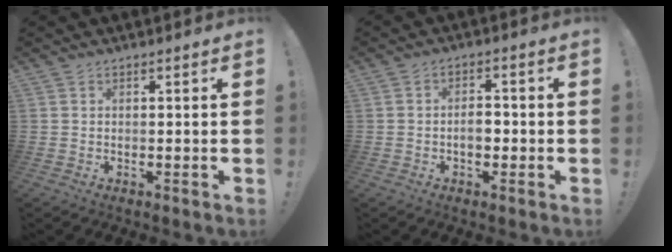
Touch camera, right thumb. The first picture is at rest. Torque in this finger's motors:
{"motor_torque": [0.45, 0.51, 0.30, -0.24, 0.00]}